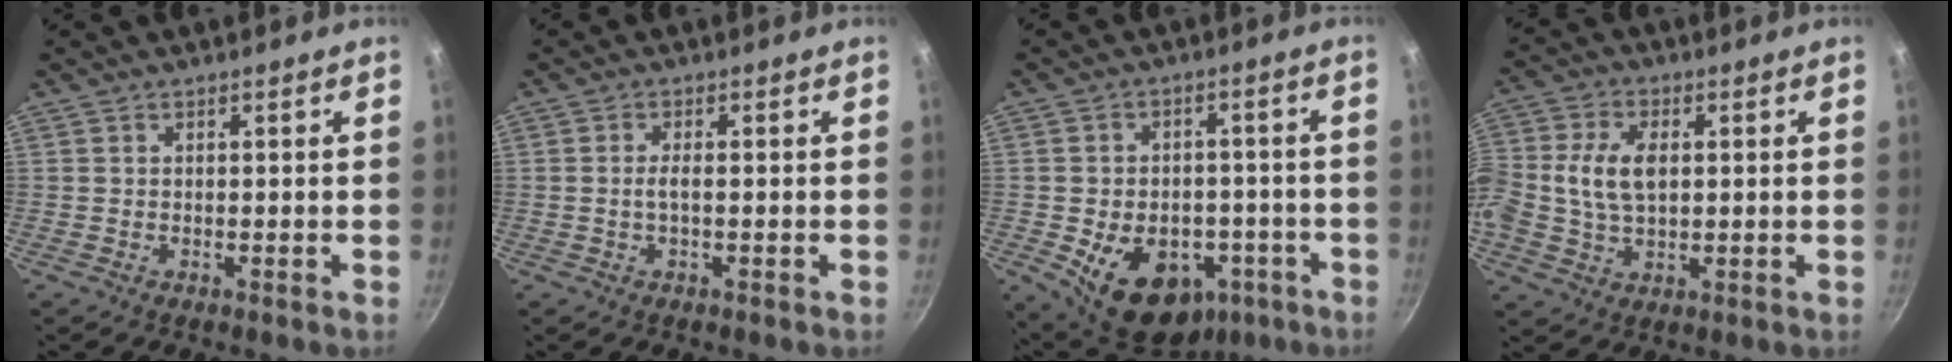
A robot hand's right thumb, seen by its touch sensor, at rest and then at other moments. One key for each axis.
{"total": 1.9, "fx": -0.3, "fy": 0.5, "fz": 1.9, "tx": -0.042, "ty": 0.005, "tz": -0.008}
{"total": 17.4, "fx": -6.6, "fy": 12.1, "fz": 10.5, "tx": -0.130, "ty": 0.026, "tz": -0.076}
{"total": 10.7, "fx": 0.9, "fy": 7.0, "fz": 8.0, "tx": -0.159, "ty": 0.021, "tz": 0.011}